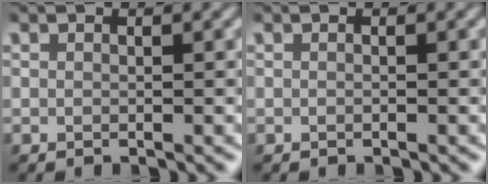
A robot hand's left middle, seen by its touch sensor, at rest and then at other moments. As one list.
[{"total": 0.0}]